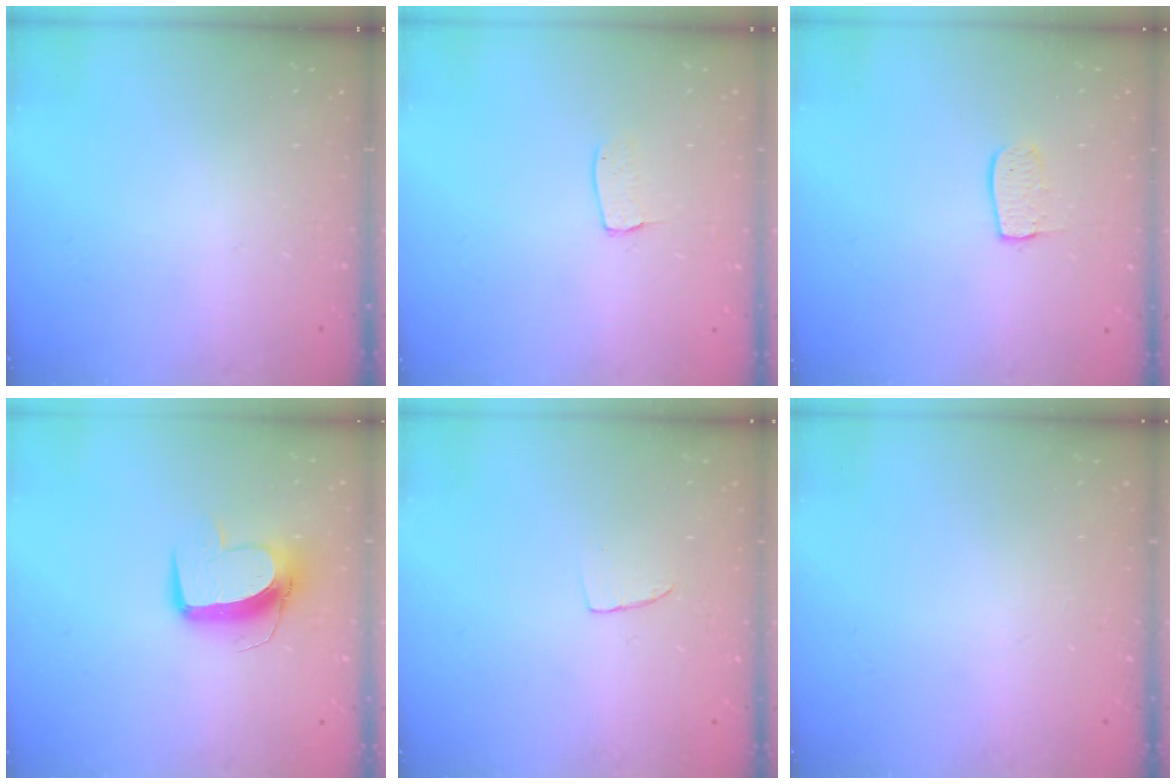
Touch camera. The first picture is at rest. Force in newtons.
{"total": 4.6, "press": 4.6, "slide": 0.3}
{"total": 6.6, "press": 6.5, "slide": 0.4}
{"total": 10.4, "press": 10.3, "slide": 1.0}
{"total": 3.9, "press": 3.9, "slide": 0.3}
{"total": 0.0}